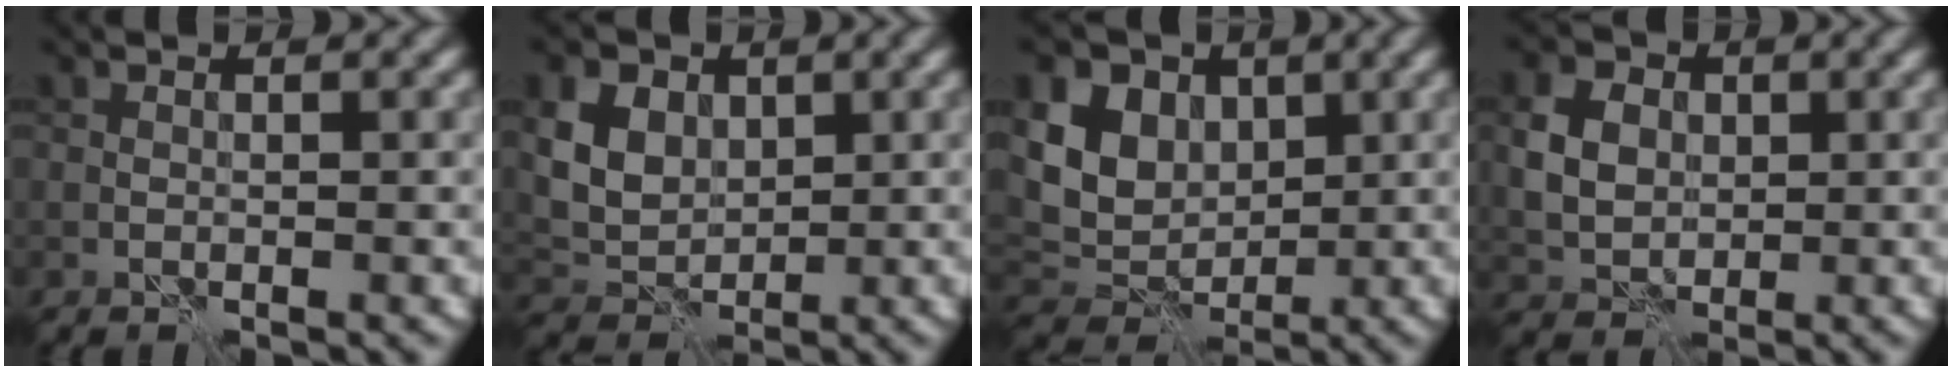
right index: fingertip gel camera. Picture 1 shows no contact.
{"total": 7.1, "force": [2.5, 5.4, 3.9], "torque": [-0.094, 0.017, 0.038]}
{"total": 8.5, "force": [2.7, 6.6, 4.6], "torque": [-0.098, 0.025, 0.029]}
{"total": 4.6, "force": [0.7, 3.7, 2.7], "torque": [-0.062, 0.006, 0.007]}